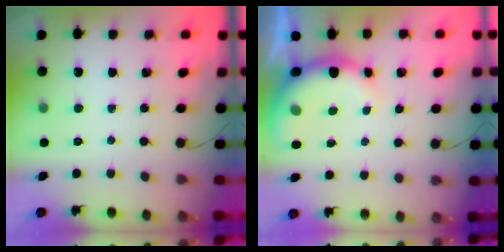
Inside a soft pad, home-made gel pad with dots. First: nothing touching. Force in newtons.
{"total": 7.9, "press": 7.7, "slide": 1.4}